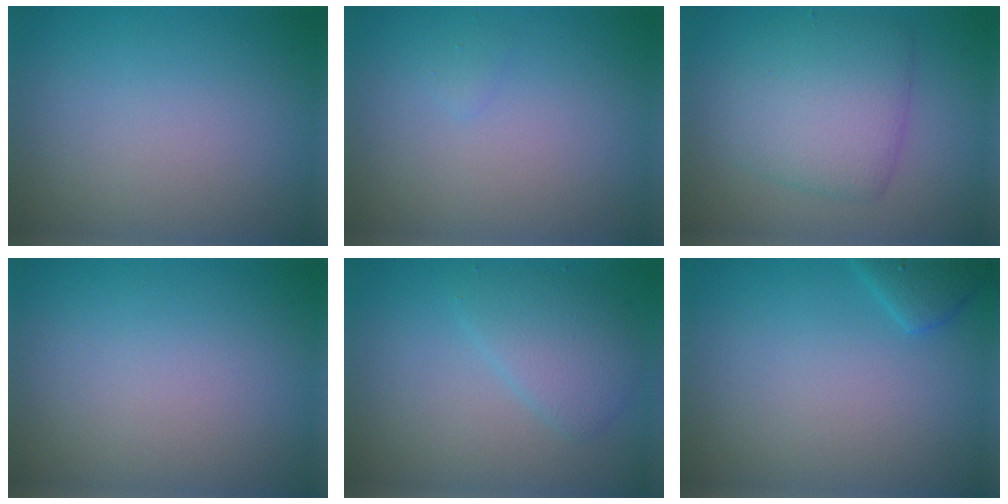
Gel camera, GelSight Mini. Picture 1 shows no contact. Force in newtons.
{"total": 0.5, "press": 0.5, "slide": 0.1}
{"total": 5.0, "press": 5.0, "slide": 0.1}
{"total": 0.0}
{"total": 3.0, "press": 3.0, "slide": 0.2}
{"total": 1.8, "press": 1.8, "slide": 0.1}